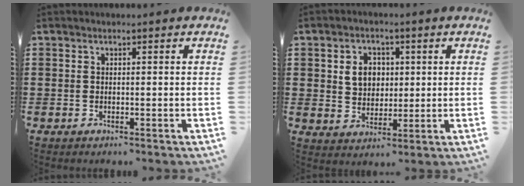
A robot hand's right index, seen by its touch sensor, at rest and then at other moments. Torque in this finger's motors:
{"motor_torque": [0.29, -0.16, 0.30, 0.09]}